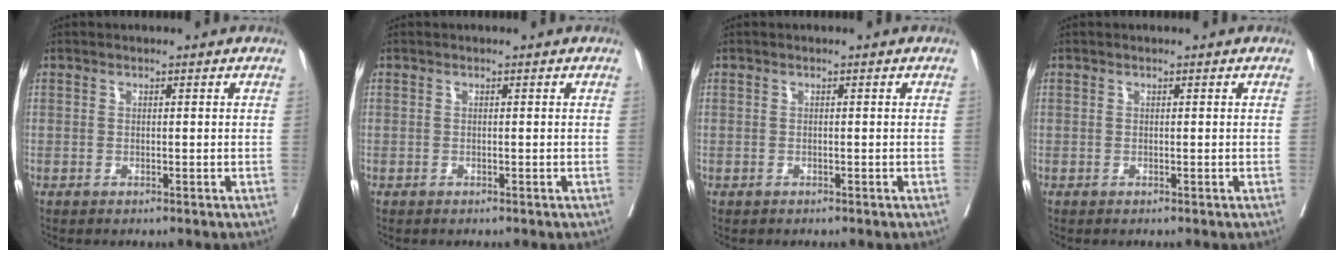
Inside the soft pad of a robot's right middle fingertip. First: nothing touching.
{"total": 0.0}
{"total": 0.0}
{"total": 0.0}